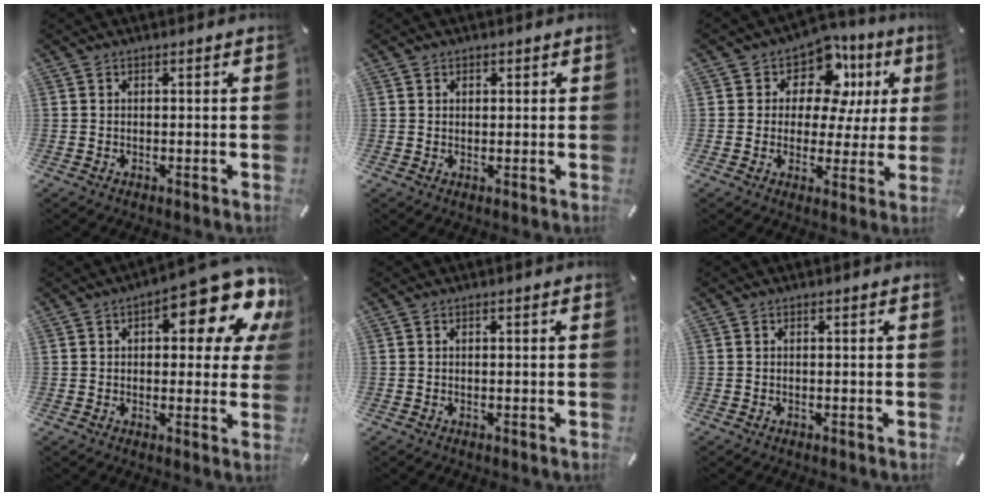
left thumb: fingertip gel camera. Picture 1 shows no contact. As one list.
[{"total": 1.3, "force": [0.5, 1.1, 0.2], "torque": [0.004, 0.000, 0.006]}, {"total": 11.5, "force": [5.8, 7.9, 6.0], "torque": [-0.086, -0.045, 0.103]}, {"total": 16.3, "force": [7.7, 6.6, 12.7], "torque": [-0.159, -0.053, 0.123]}, {"total": 0.0}, {"total": 0.0}]